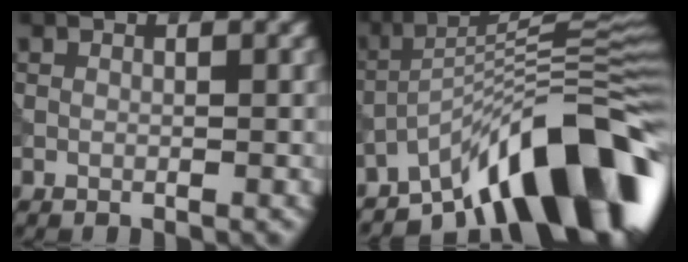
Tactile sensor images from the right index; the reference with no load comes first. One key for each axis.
{"total": 14.0, "fx": -8.8, "fy": 3.8, "fz": 10.2, "tx": -0.128, "ty": 0.027, "tz": -0.150}